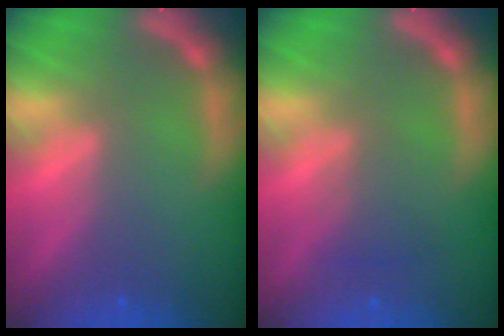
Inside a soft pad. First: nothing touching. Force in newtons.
{"total": 2.0}